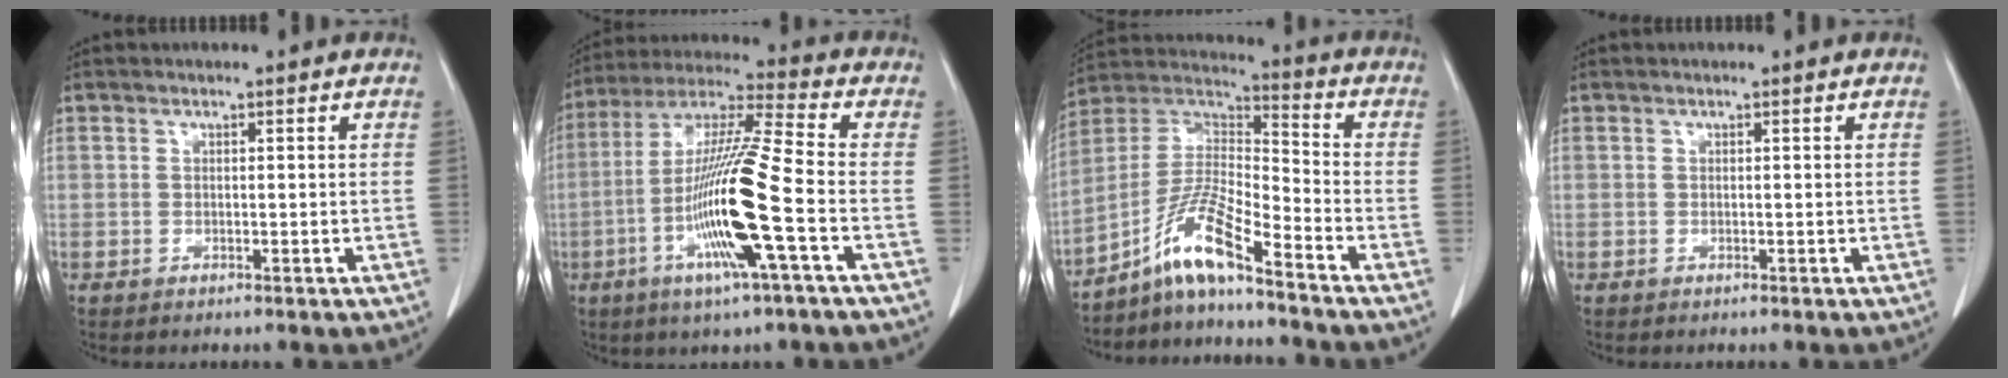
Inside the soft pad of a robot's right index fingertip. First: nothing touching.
{"total": 16.1, "force": [-4.7, -0.4, 15.4], "torque": [-0.308, -0.010, -0.095]}
{"total": 9.8, "force": [-7.2, 0.3, 6.6], "torque": [-0.142, 0.009, -0.139]}
{"total": 0.0}